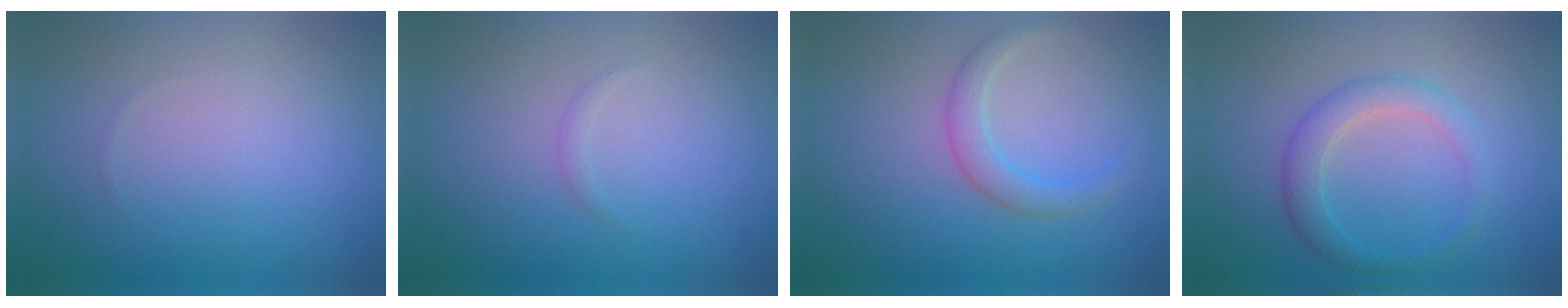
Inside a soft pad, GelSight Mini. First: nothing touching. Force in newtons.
{"total": 0.6, "press": 0.6, "slide": 0.1}
{"total": 2.3, "press": 2.3, "slide": 0.0}
{"total": 2.8, "press": 2.8, "slide": 0.1}